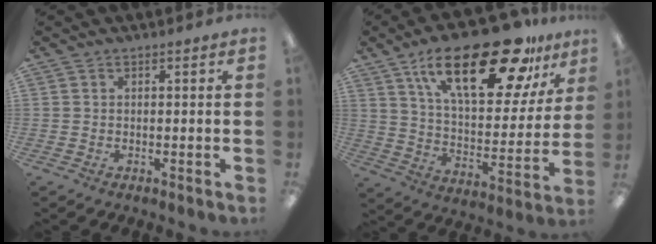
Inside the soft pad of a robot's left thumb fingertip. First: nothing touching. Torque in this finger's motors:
{"motor_torque": [0.90, 0.85, 1.64, -1.13, 0.35]}